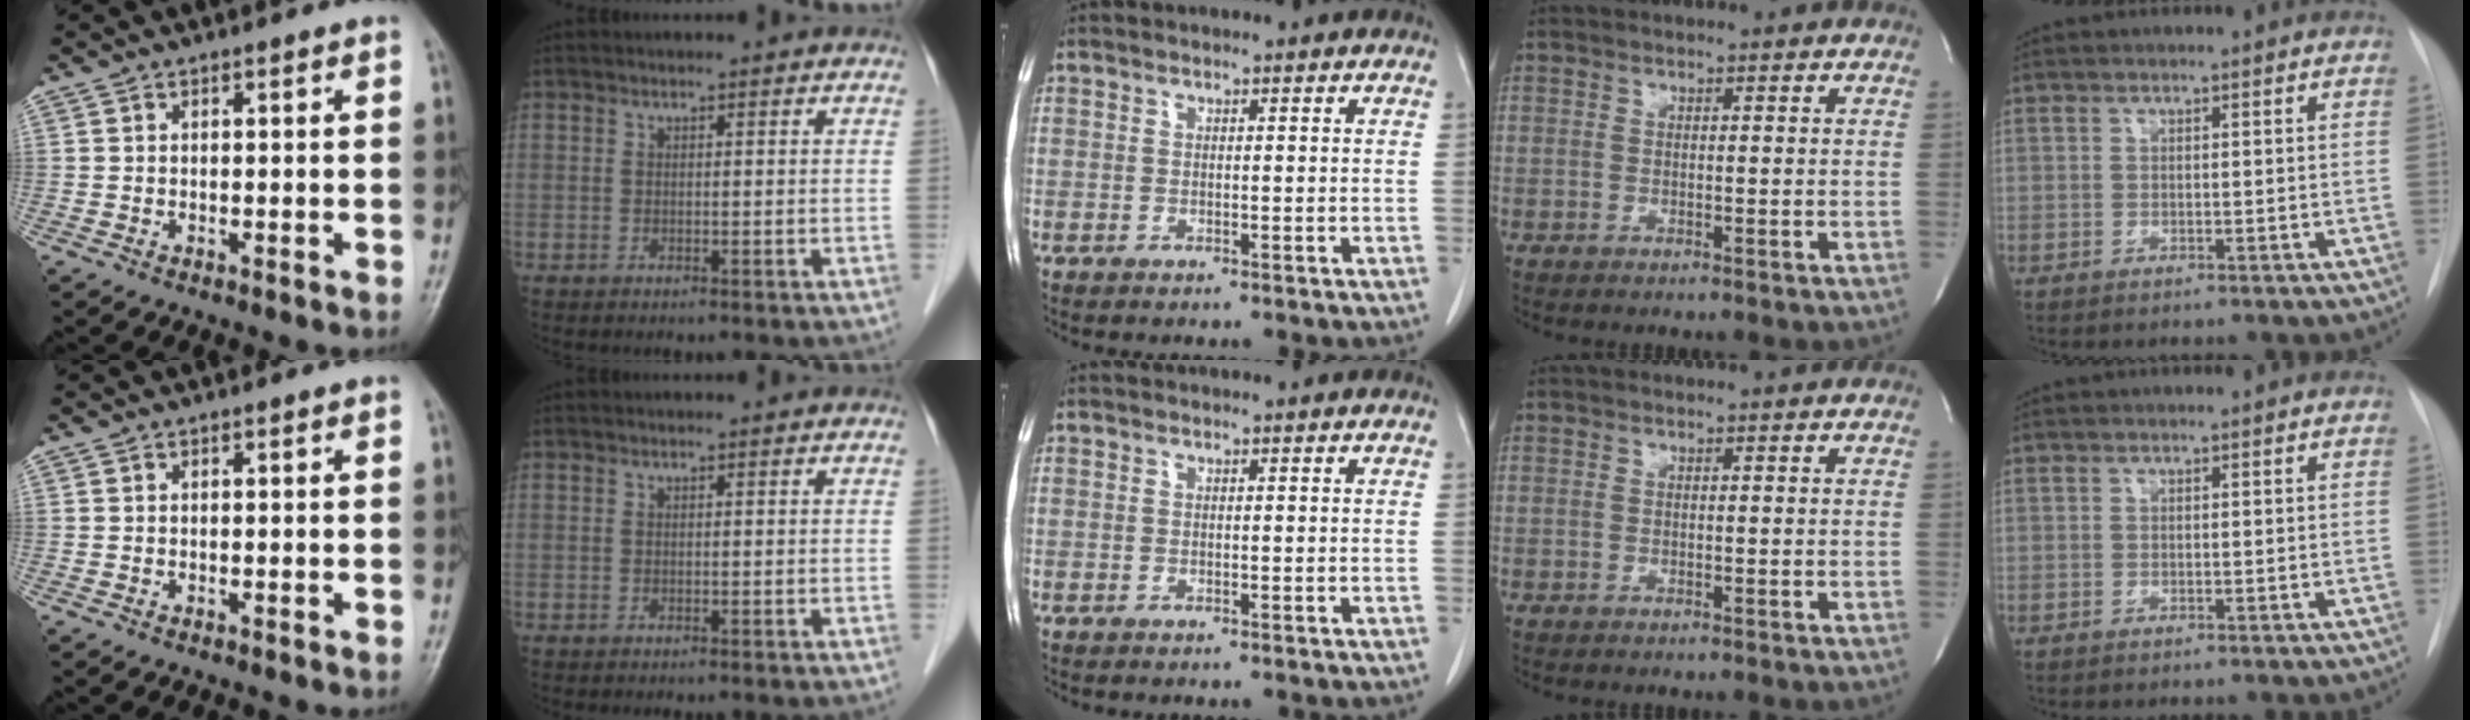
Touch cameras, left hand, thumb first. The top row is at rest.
{}